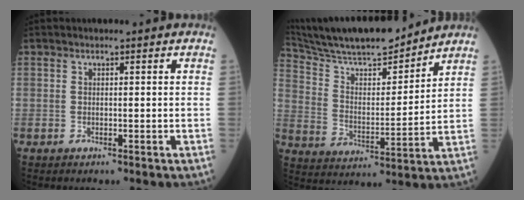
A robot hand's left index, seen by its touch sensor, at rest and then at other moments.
{"total": 17.3, "force": [15.8, 2.0, 6.8], "torque": [-0.129, 0.002, 0.266]}